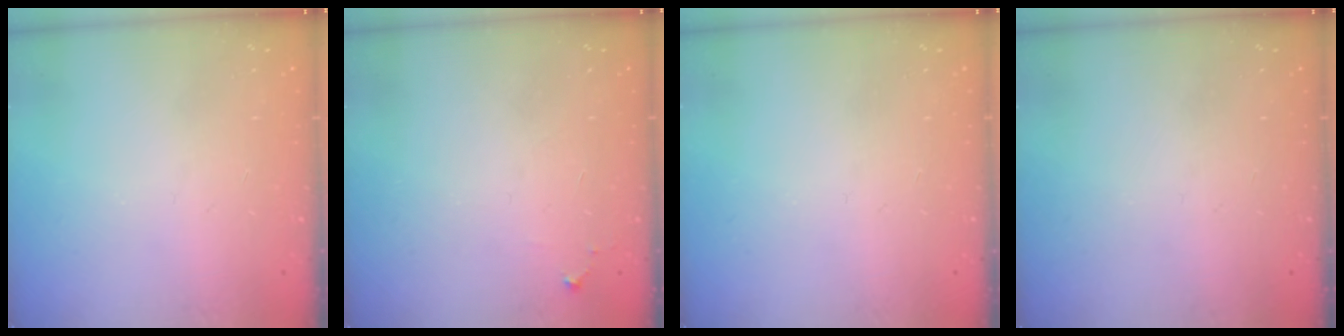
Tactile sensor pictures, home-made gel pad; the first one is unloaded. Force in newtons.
{"total": 4.9, "press": 4.9, "slide": 0.7}
{"total": 0.0}
{"total": 0.0}